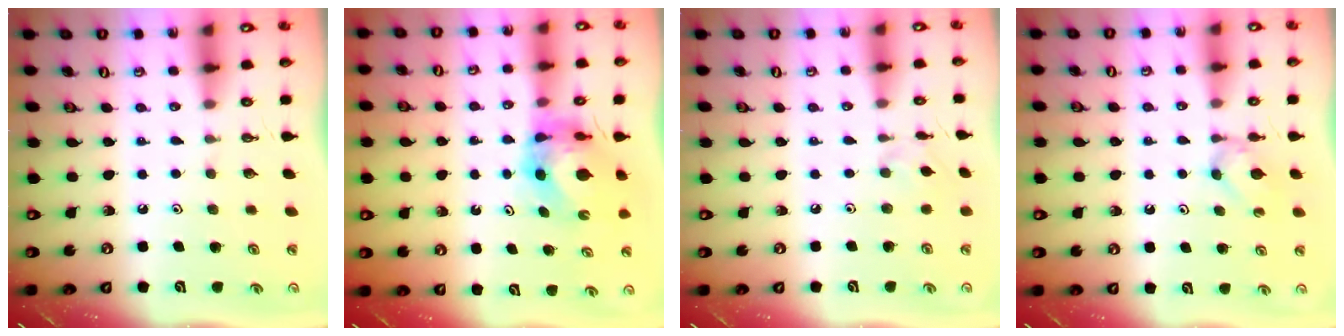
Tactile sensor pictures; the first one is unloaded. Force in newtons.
{"total": 7.3, "press": 7.2, "slide": 0.7}
{"total": 2.4, "press": 2.4, "slide": 0.5}
{"total": 3.0, "press": 2.9, "slide": 0.5}